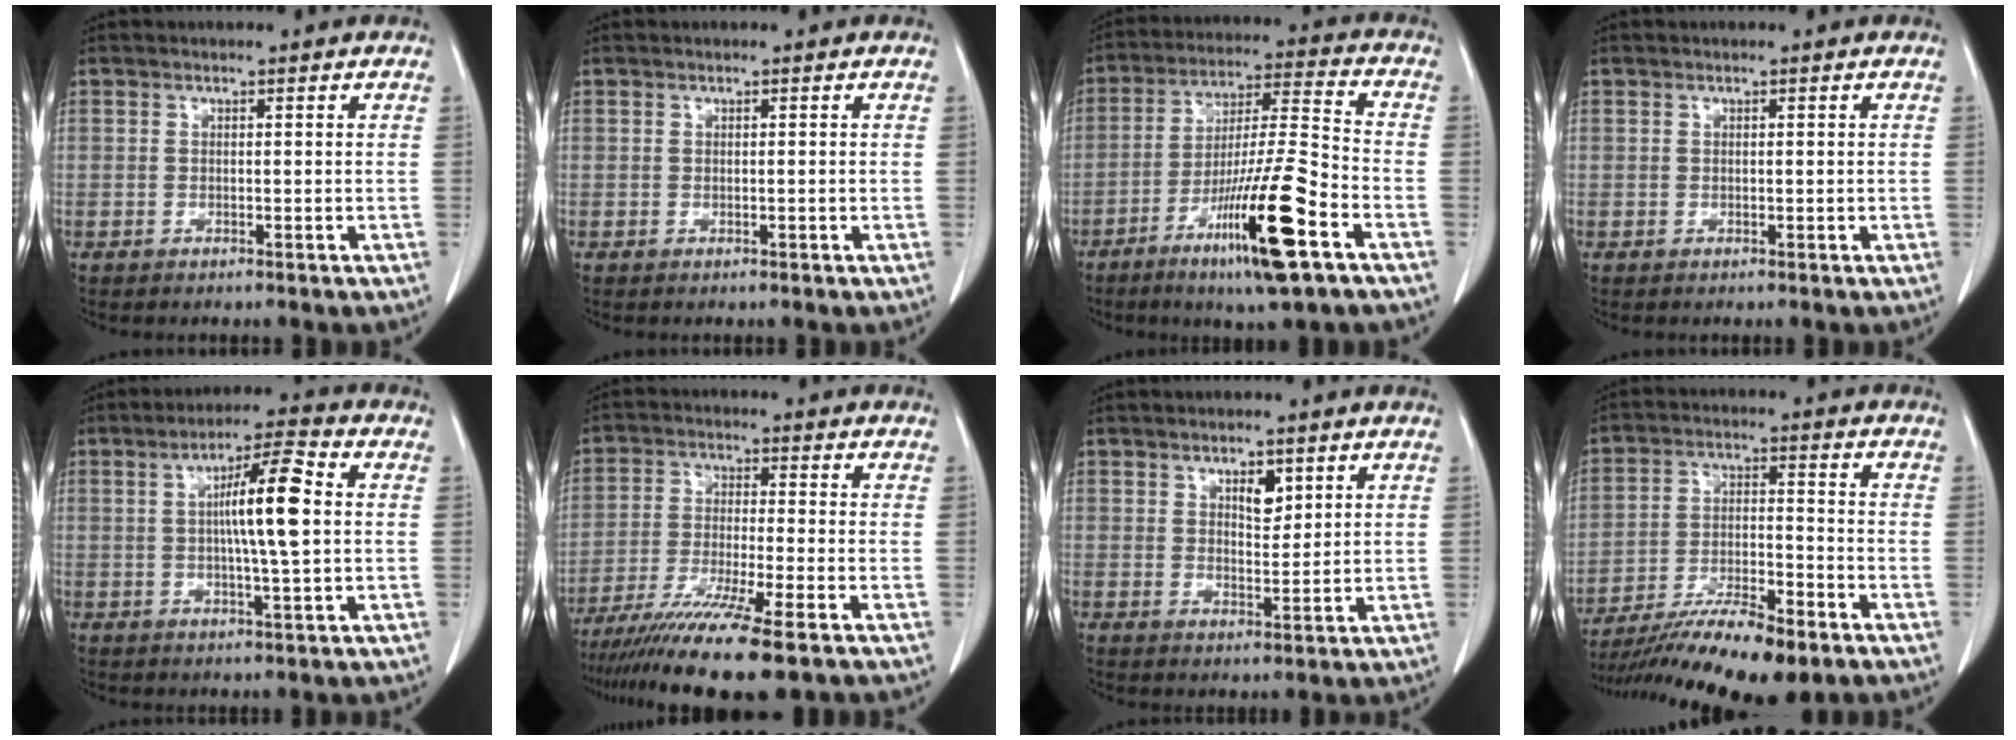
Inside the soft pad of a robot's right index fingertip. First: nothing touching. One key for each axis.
{"total": 0.0}
{"total": 17.6, "fx": -8.6, "fy": 0.6, "fz": 15.3, "tx": -0.279, "ty": -0.025, "tz": -0.148}
{"total": 0.0}
{"total": 9.7, "fx": 1.0, "fy": 0.5, "fz": 9.6, "tx": -0.163, "ty": 0.008, "tz": 0.012}
{"total": 12.6, "fx": -9.2, "fy": -0.7, "fz": 8.5, "tx": -0.150, "ty": -0.035, "tz": -0.154}
{"total": 3.6, "fx": 1.9, "fy": 1.6, "fz": 2.6, "tx": -0.039, "ty": -0.004, "tz": 0.031}
{"total": 13.9, "fx": -10.7, "fy": 1.7, "fz": 8.7, "tx": -0.152, "ty": -0.016, "tz": -0.183}